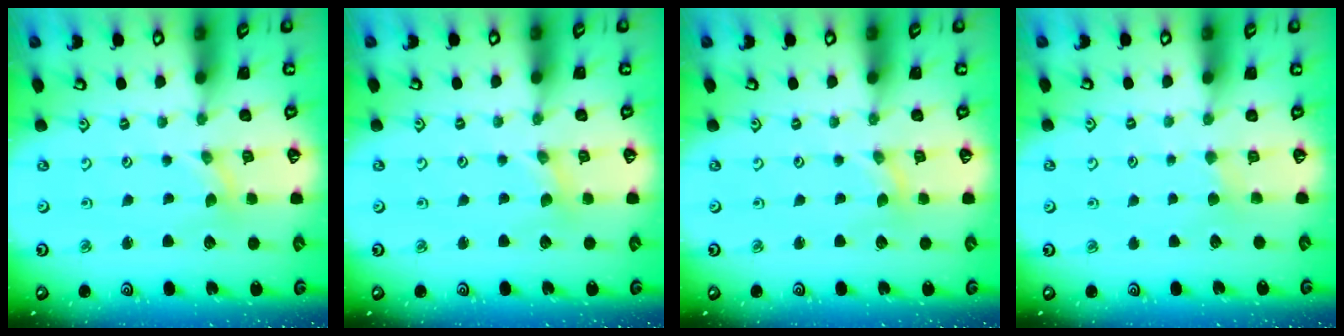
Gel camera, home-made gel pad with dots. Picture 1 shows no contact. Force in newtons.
{"total": 0.8, "press": 0.8, "slide": 0.2}
{"total": 0.0}
{"total": 2.0, "press": 2.0, "slide": 0.3}